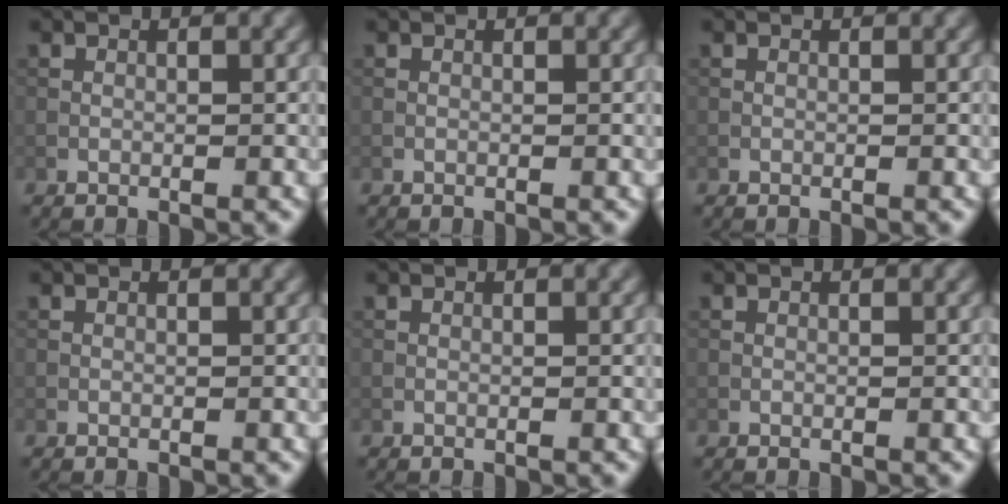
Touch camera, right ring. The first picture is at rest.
{"total": 0.0}
{"total": 0.0}
{"total": 0.0}
{"total": 0.0}
{"total": 0.0}